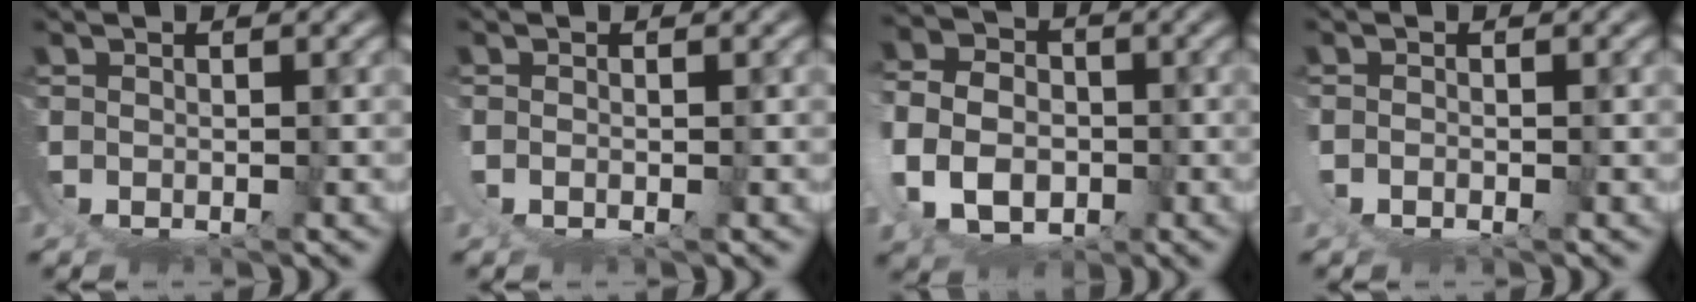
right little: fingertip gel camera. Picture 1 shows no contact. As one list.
[{"total": 1.0, "force": [0.2, -0.6, 0.8], "torque": [-0.020, -0.006, 0.007]}, {"total": 7.6, "force": [-1.0, 5.6, 5.1], "torque": [-0.095, -0.028, -0.005]}, {"total": 0.8, "force": [-0.1, -0.4, 0.7], "torque": [-0.021, -0.006, -0.001]}]